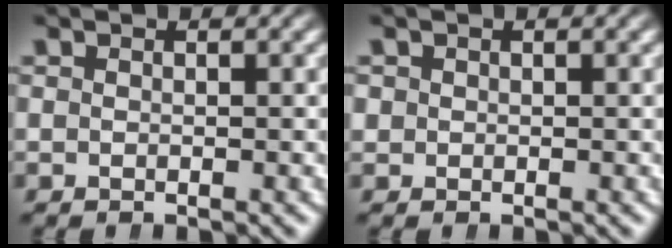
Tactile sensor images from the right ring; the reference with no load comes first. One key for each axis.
{"total": 0.8, "fx": 0.2, "fy": 0.8, "fz": 0.1, "tx": -0.003, "ty": -0.005, "tz": 0.009}